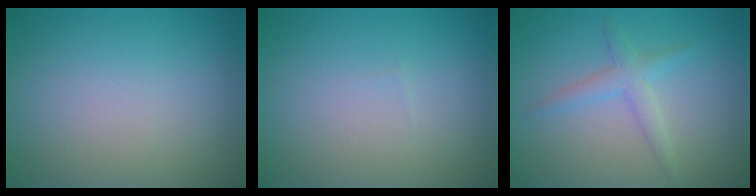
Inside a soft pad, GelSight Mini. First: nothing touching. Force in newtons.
{"total": 0.0}
{"total": 2.1, "press": 2.1, "slide": 0.3}